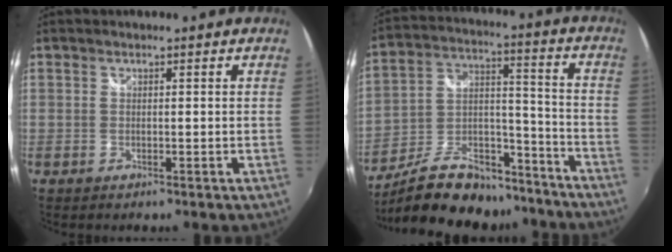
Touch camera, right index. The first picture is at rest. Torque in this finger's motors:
{"motor_torque": [0.45, -0.61, 0.39, 0.08]}